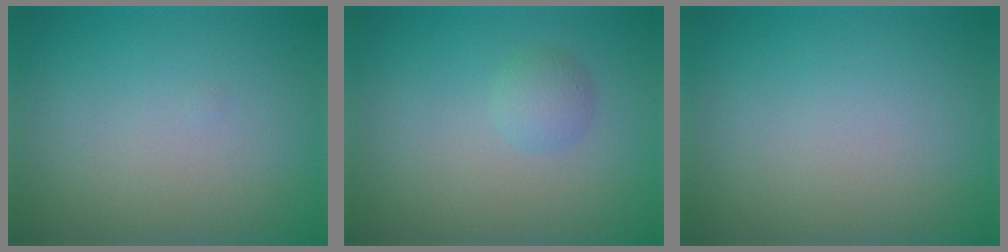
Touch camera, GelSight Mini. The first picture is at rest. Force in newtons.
{"total": 1.5, "press": 1.5, "slide": 0.0}
{"total": 0.0}